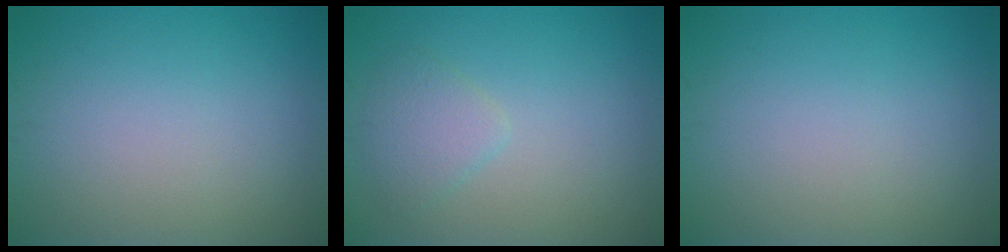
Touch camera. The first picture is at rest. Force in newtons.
{"total": 2.0, "press": 2.0, "slide": 0.2}
{"total": 0.0}